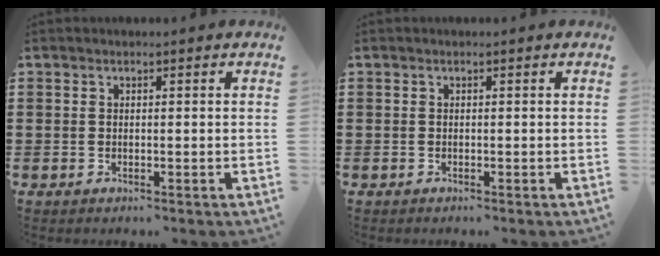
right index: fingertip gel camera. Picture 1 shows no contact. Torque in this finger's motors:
{"motor_torque": [-0.01, -0.01, -0.01, -0.02]}